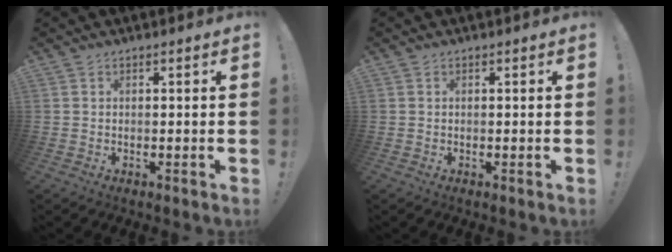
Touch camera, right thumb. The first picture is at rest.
{"total": 0.0}